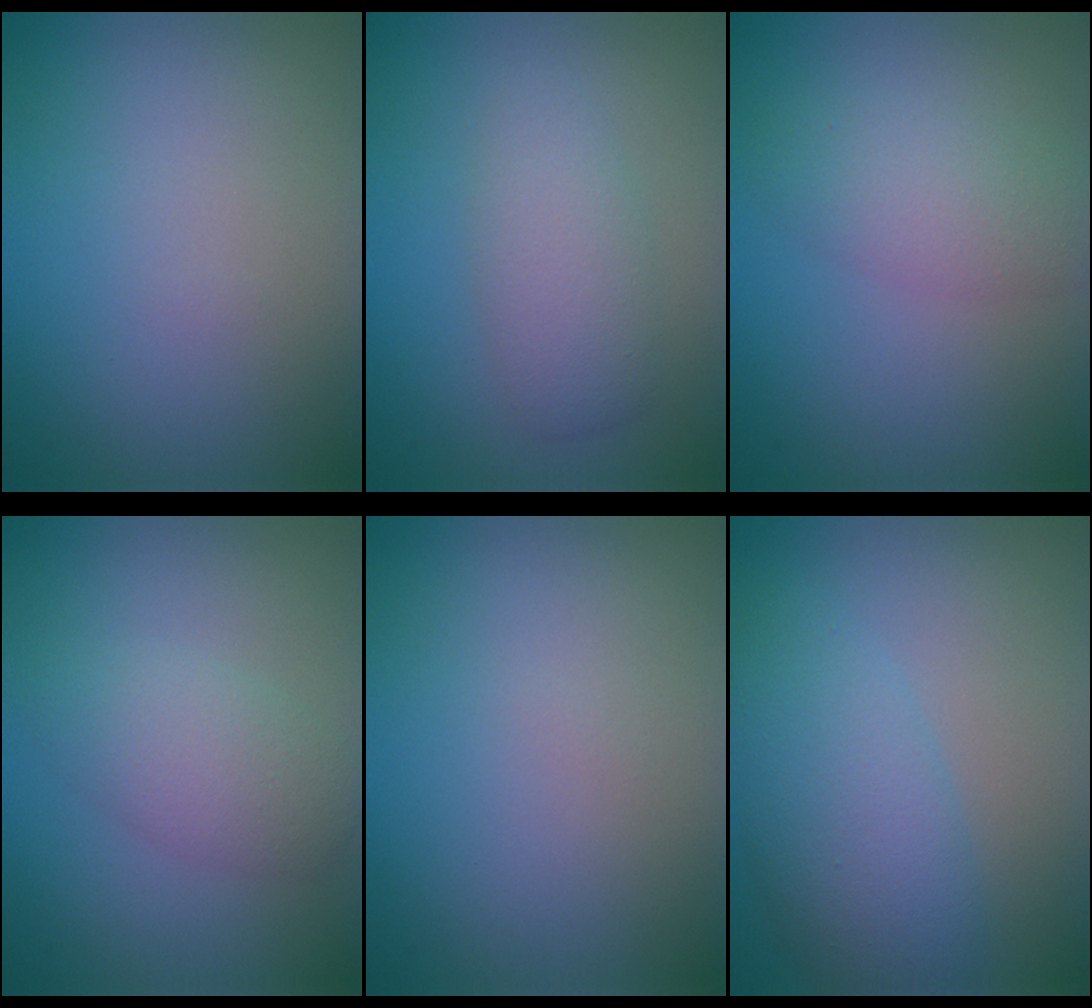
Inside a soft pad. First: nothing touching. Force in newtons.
{"total": 3.2, "press": 3.2, "slide": 0.1}
{"total": 3.2, "press": 3.2, "slide": 0.2}
{"total": 3.3, "press": 3.3, "slide": 0.0}
{"total": 0.0}
{"total": 5.4, "press": 5.4, "slide": 0.2}